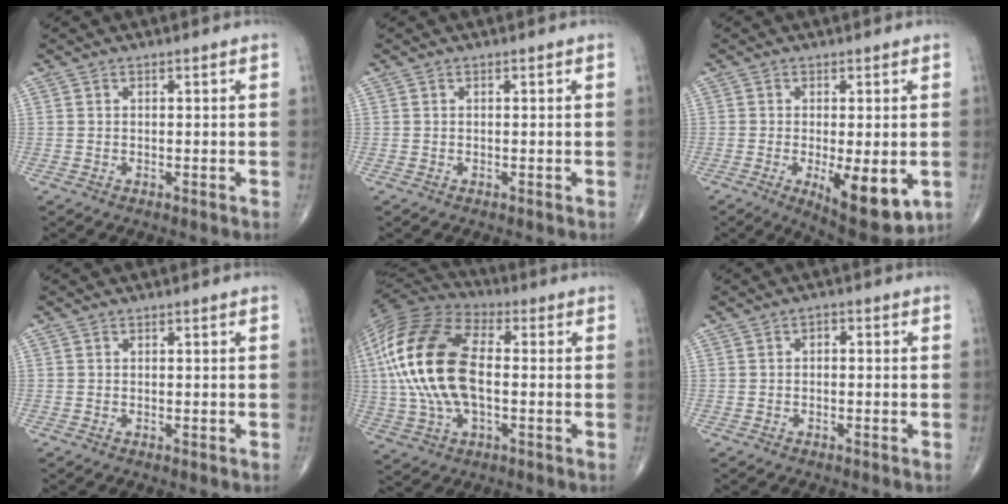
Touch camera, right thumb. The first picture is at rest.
{"total": 0.0}
{"total": 11.1, "force": [-3.0, 4.0, 9.9], "torque": [-0.135, -0.022, -0.035]}
{"total": 0.0}
{"total": 21.8, "force": [0.5, 11.5, 18.4], "torque": [-0.396, 0.015, 0.002]}
{"total": 1.4, "force": [-0.1, 0.9, 1.0], "torque": [-0.010, 0.008, -0.007]}